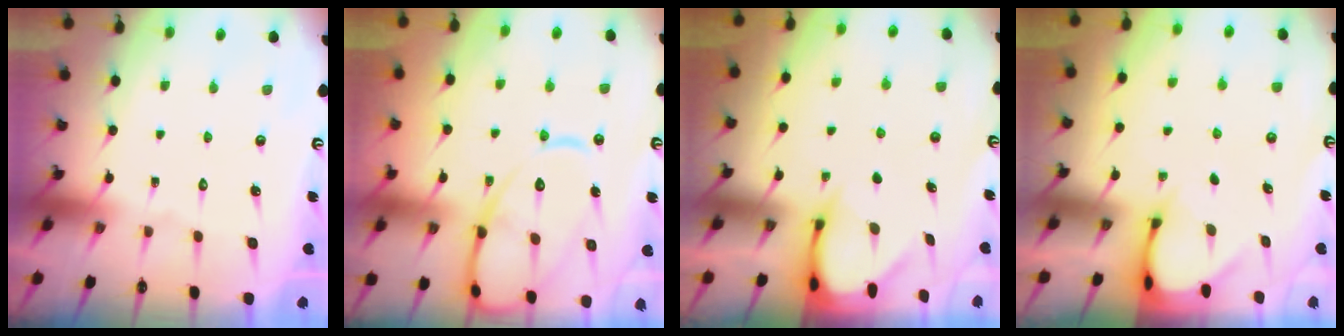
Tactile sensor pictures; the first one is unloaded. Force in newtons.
{"total": 15.0, "press": 14.9, "slide": 1.5}
{"total": 3.3, "press": 3.3, "slide": 0.3}
{"total": 3.0, "press": 3.0, "slide": 0.2}